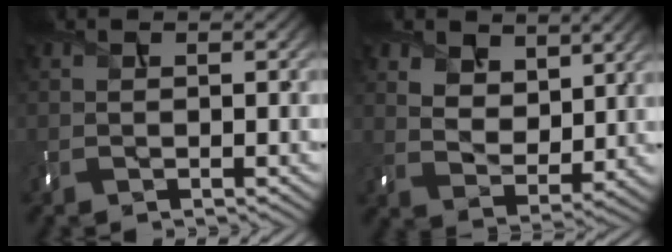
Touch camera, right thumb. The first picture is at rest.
{"total": 7.1, "force": [4.6, 4.0, 3.5], "torque": [-0.087, -0.021, 0.091]}